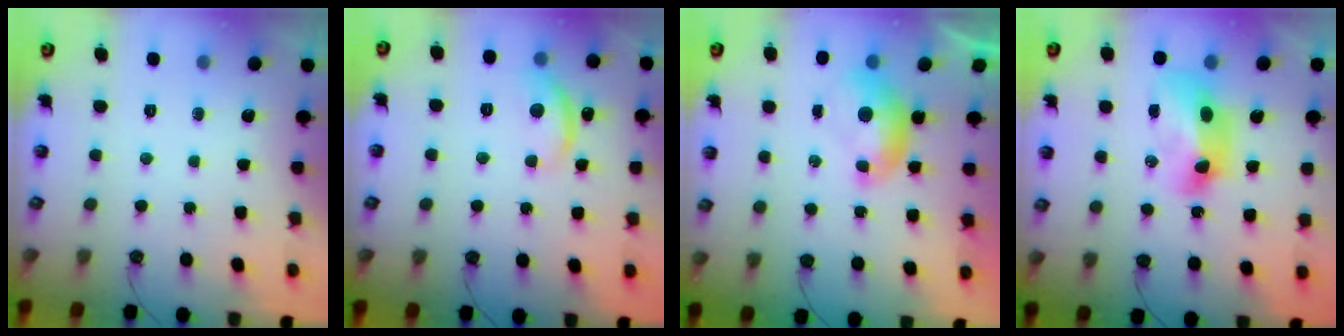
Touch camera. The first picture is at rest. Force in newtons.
{"total": 6.3, "press": 6.3, "slide": 0.6}
{"total": 0.0}
{"total": 9.7, "press": 9.6, "slide": 1.1}